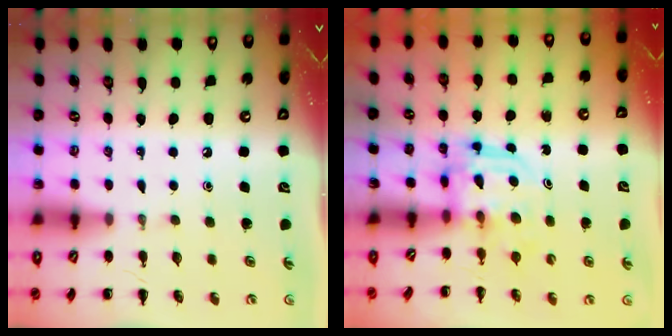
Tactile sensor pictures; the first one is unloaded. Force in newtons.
{"total": 3.1, "press": 3.1, "slide": 0.2}